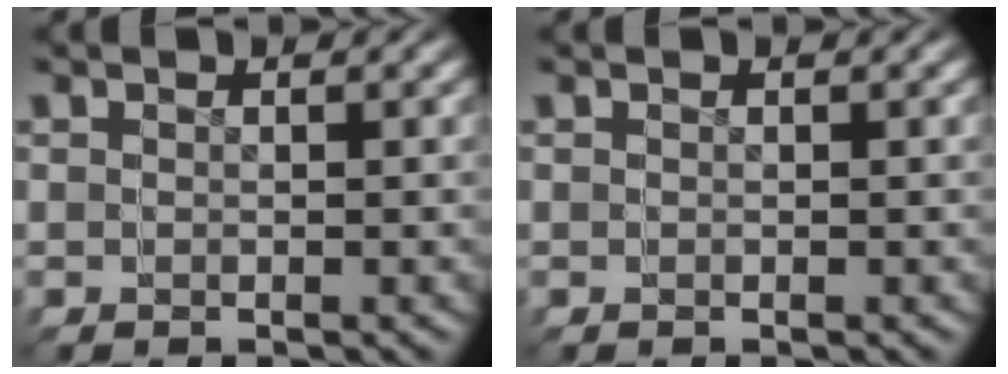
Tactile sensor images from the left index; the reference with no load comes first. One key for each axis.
{"total": 0.0}